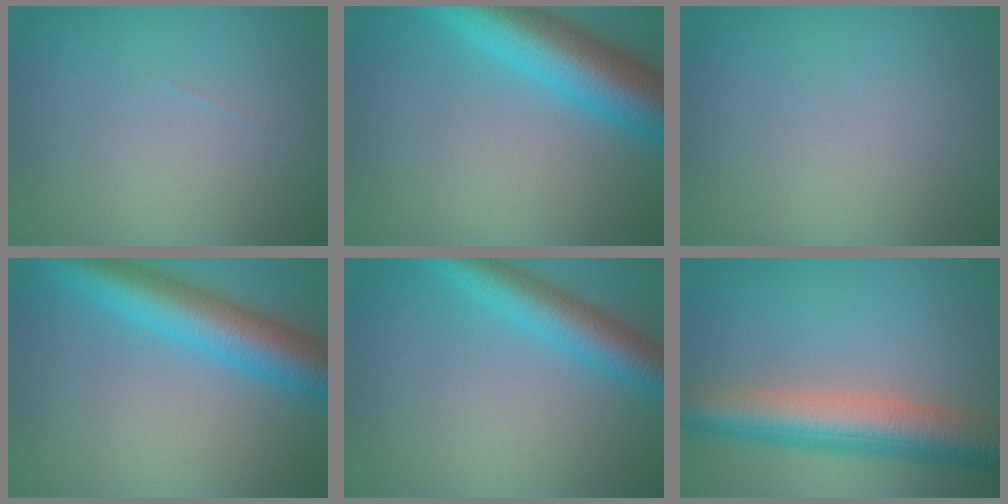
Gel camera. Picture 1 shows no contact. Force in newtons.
{"total": 9.6, "press": 9.6, "slide": 0.3}
{"total": 0.0}
{"total": 7.6, "press": 7.6, "slide": 0.3}
{"total": 5.4, "press": 5.4, "slide": 0.3}
{"total": 7.7, "press": 7.7, "slide": 0.4}